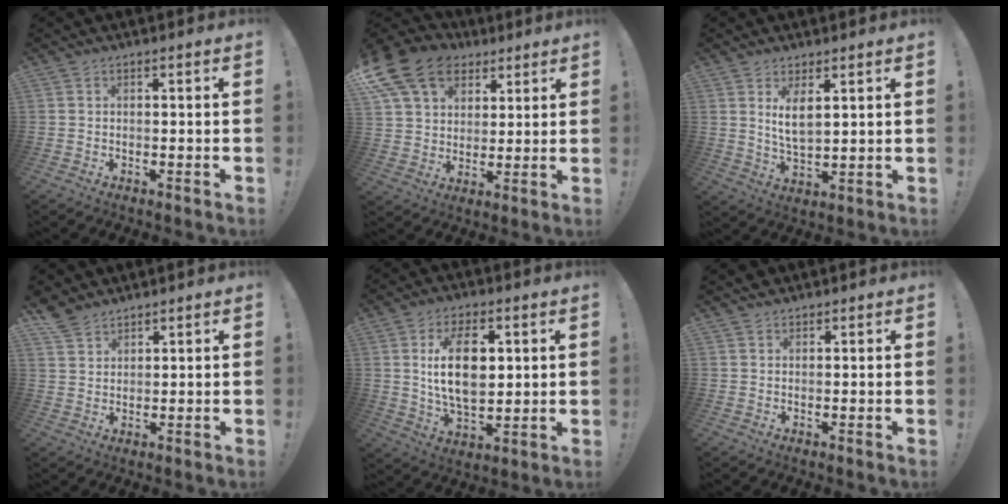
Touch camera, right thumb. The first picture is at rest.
{"total": 18.1, "force": [9.3, 13.0, 8.5], "torque": [-0.142, -0.043, 0.184]}
{"total": 6.7, "force": [2.9, 3.0, 5.3], "torque": [-0.108, -0.014, 0.047]}
{"total": 5.0, "force": [4.3, 2.4, 0.8], "torque": [-0.022, -0.026, 0.085]}
{"total": 14.9, "force": [2.9, 8.4, 12.0], "torque": [-0.211, 0.001, 0.046]}
{"total": 1.4, "force": [1.2, 0.8, 0.2], "torque": [0.007, -0.009, 0.021]}